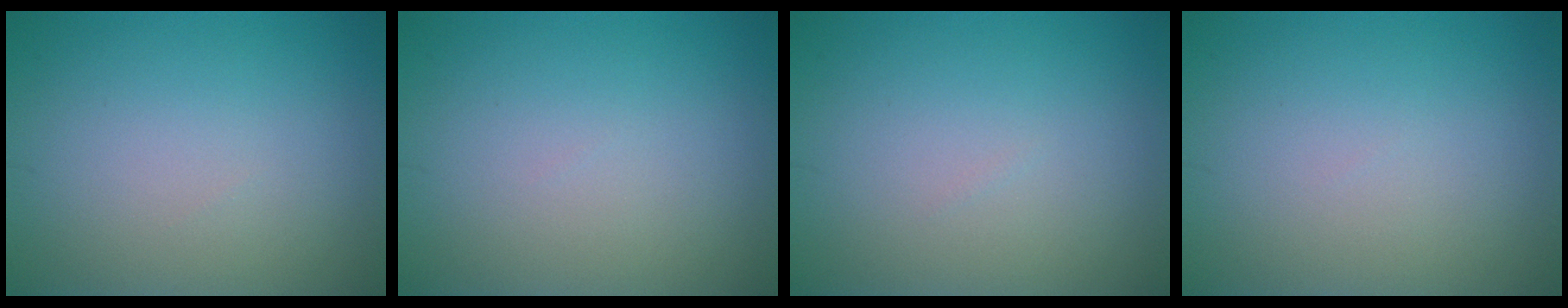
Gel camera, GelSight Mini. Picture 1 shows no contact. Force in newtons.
{"total": 0.0}
{"total": 0.0}
{"total": 0.0}